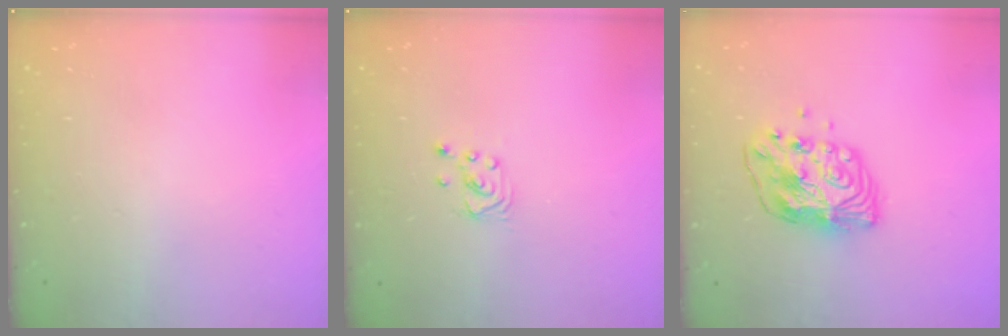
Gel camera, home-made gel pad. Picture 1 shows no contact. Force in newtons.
{"total": 1.6, "press": 1.6, "slide": 0.0}
{"total": 11.4, "press": 11.4, "slide": 0.8}